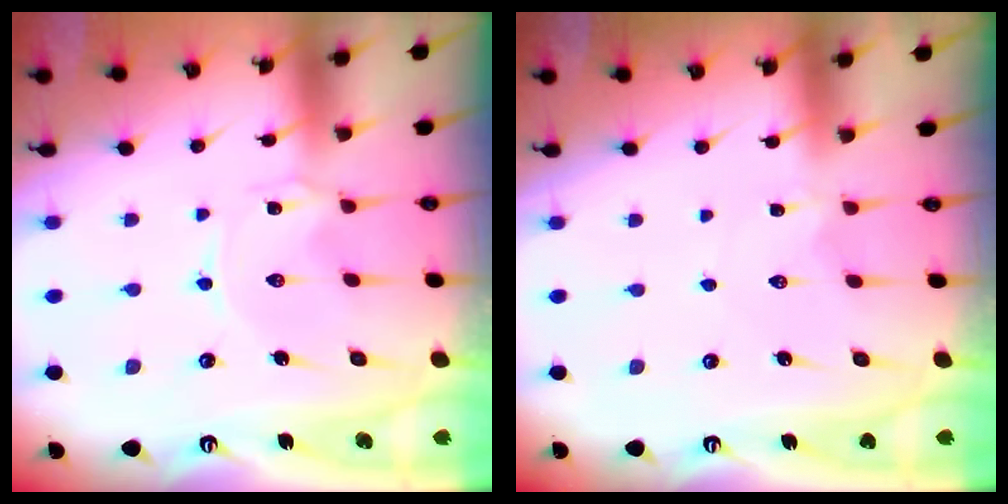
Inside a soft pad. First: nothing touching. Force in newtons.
{"total": 1.9, "press": 1.9, "slide": 0.2}